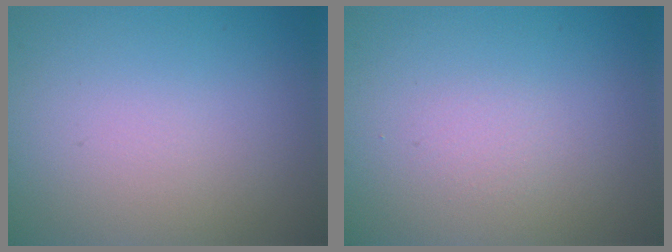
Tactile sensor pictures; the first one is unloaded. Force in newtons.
{"total": 0.8, "press": 0.7, "slide": 0.1}